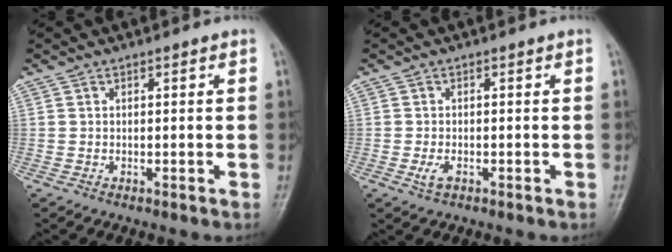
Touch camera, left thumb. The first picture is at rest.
{"total": 2.1, "force": [-0.9, 1.1, 1.6], "torque": [-0.035, 0.000, -0.016]}